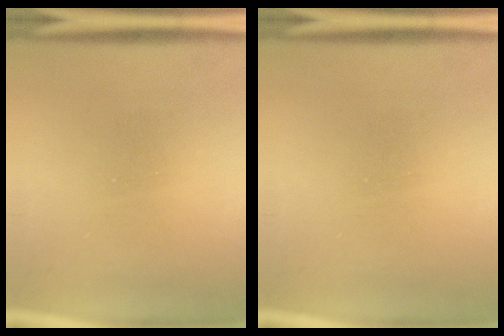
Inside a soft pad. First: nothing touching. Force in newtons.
{"total": 0.0}